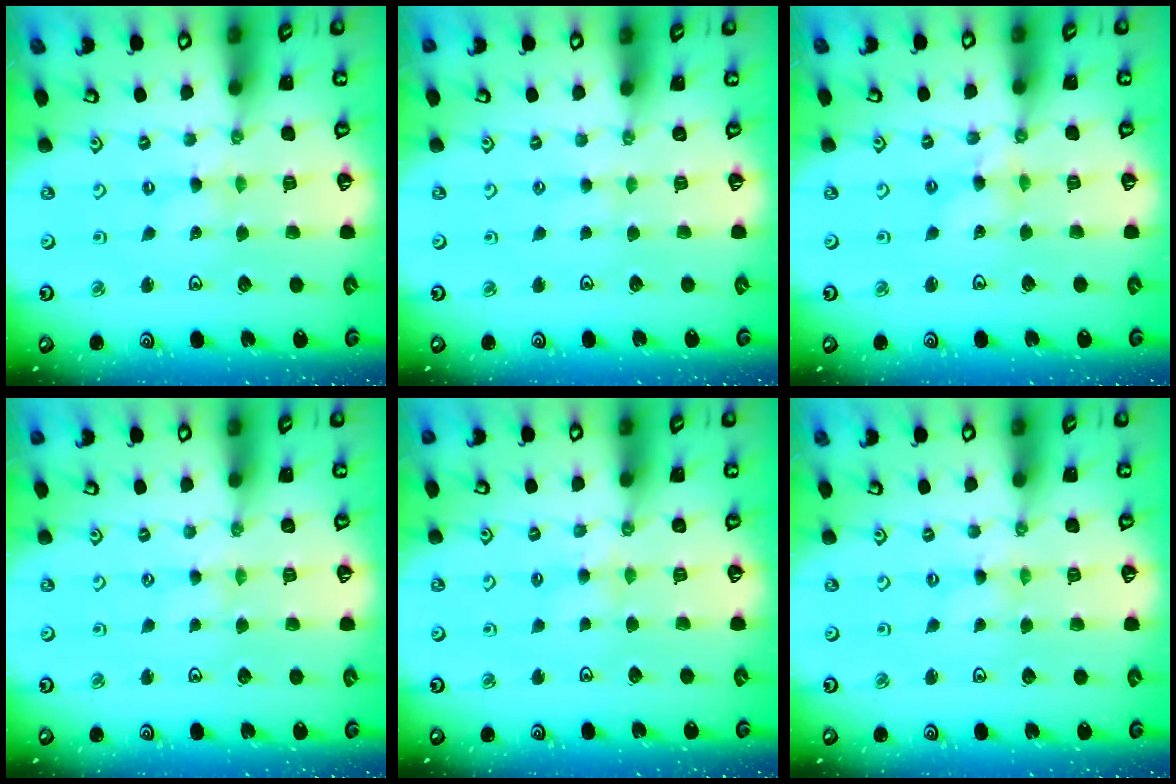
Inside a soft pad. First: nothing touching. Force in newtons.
{"total": 1.9, "press": 1.9, "slide": 0.4}
{"total": 4.0, "press": 4.0, "slide": 0.3}
{"total": 0.7, "press": 0.7, "slide": 0.2}
{"total": 3.7, "press": 3.6, "slide": 0.7}
{"total": 0.0}